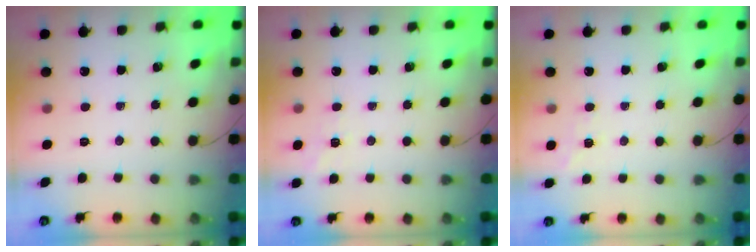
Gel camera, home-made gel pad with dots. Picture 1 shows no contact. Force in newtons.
{"total": 5.2, "press": 4.8, "slide": 1.8}
{"total": 2.7, "press": 2.2, "slide": 1.6}